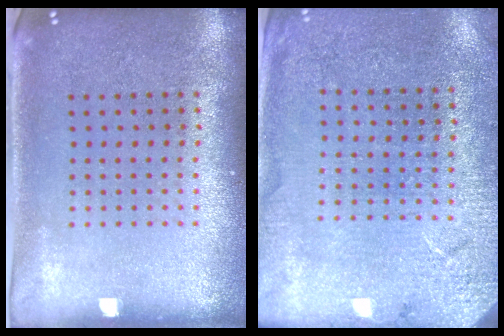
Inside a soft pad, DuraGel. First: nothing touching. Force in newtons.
{"total": 2.7, "press": 2.7, "slide": 0.2}